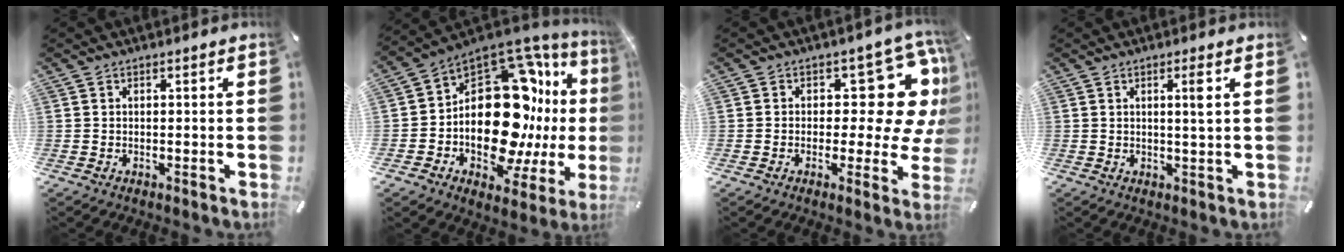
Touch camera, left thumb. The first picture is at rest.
{"total": 23.1, "force": [-0.7, 13.9, 18.4], "torque": [-0.307, -0.043, -0.005]}
{"total": 15.1, "force": [5.5, 8.1, 11.5], "torque": [-0.133, -0.049, 0.090]}
{"total": 3.4, "force": [0.9, -0.1, 3.3], "torque": [-0.066, -0.002, 0.012]}